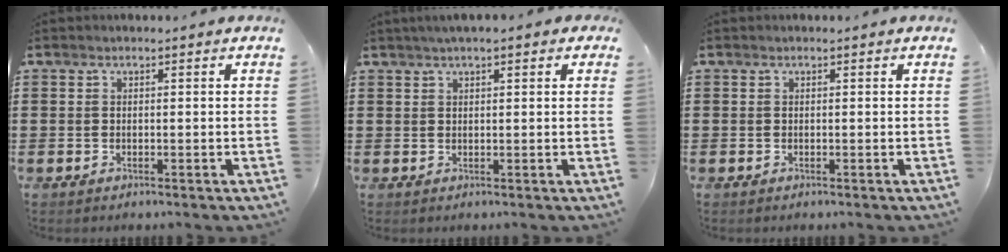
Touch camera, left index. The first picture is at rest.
{"total": 1.7, "force": [1.0, 0.4, 1.3], "torque": [-0.027, 0.004, 0.018]}
{"total": 0.0}